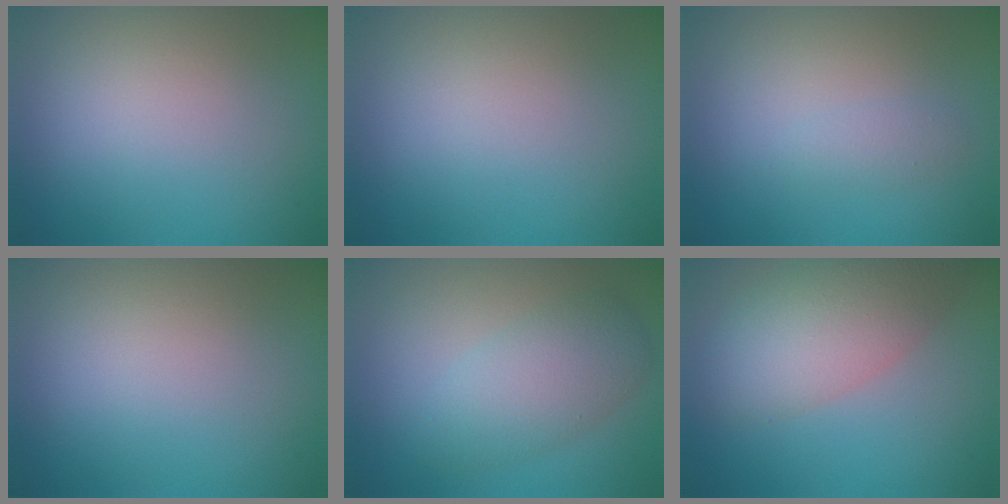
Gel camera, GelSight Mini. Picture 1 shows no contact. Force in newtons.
{"total": 0.0}
{"total": 1.1, "press": 1.0, "slide": 0.1}
{"total": 0.0}
{"total": 4.3, "press": 4.3, "slide": 0.1}
{"total": 6.3, "press": 6.2, "slide": 0.8}